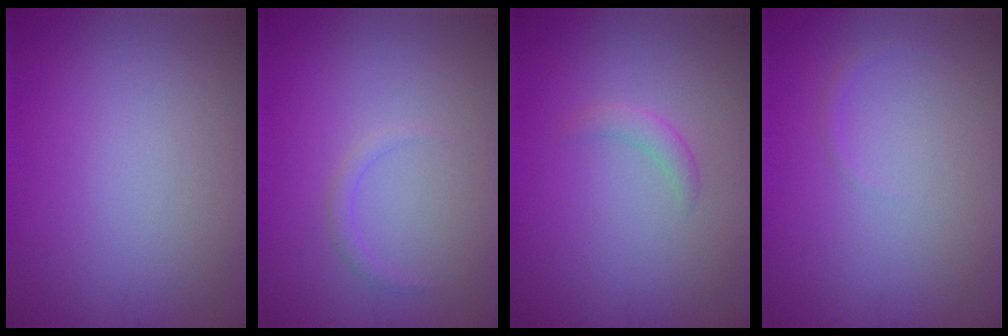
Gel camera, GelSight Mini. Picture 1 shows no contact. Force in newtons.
{"total": 0.9, "press": 0.9, "slide": 0.1}
{"total": 1.2, "press": 1.2, "slide": 0.1}
{"total": 0.5, "press": 0.5, "slide": 0.1}